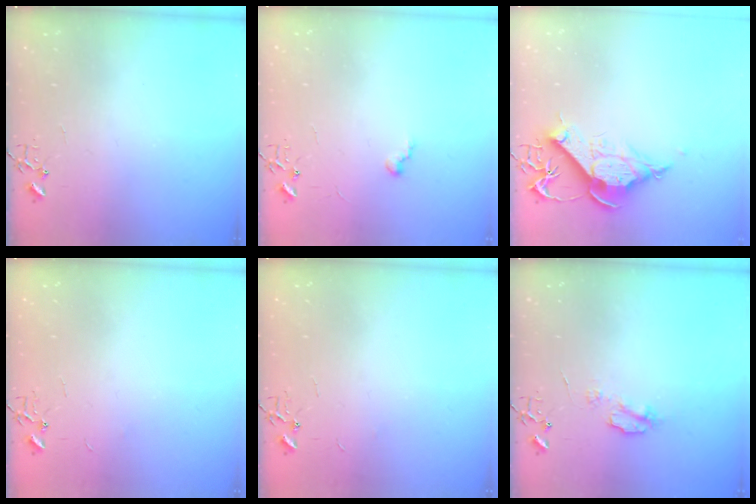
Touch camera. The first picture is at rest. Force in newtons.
{"total": 5.7, "press": 5.7, "slide": 0.5}
{"total": 12.5, "press": 12.4, "slide": 1.5}
{"total": 2.4, "press": 2.4, "slide": 0.3}
{"total": 2.4, "press": 2.4, "slide": 0.3}
{"total": 5.1, "press": 5.0, "slide": 0.7}